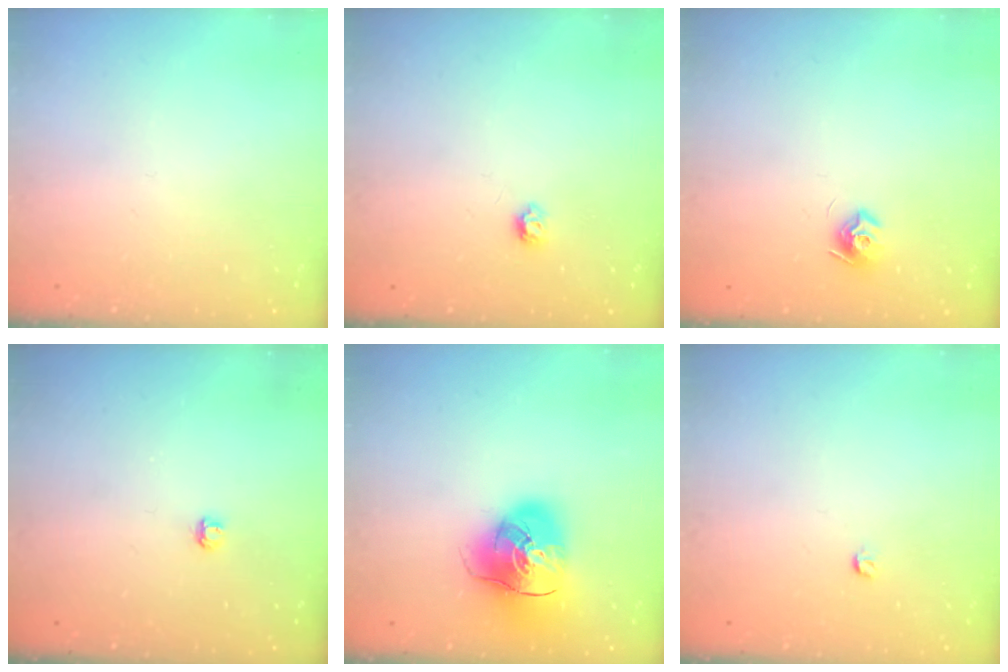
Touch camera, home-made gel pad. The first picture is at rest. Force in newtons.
{"total": 3.9, "press": 3.9, "slide": 0.6}
{"total": 7.8, "press": 7.8, "slide": 0.2}
{"total": 2.9, "press": 2.9, "slide": 0.3}
{"total": 16.2, "press": 16.0, "slide": 2.6}
{"total": 3.0, "press": 2.9, "slide": 0.4}